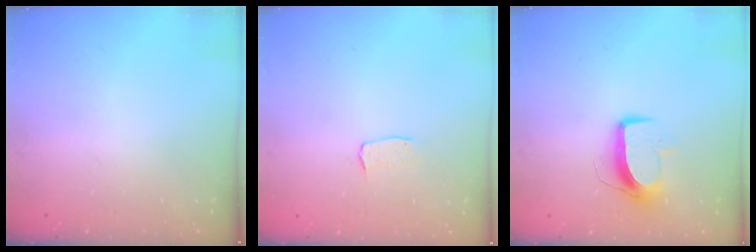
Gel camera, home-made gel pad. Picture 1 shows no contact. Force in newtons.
{"total": 3.0, "press": 3.0, "slide": 0.2}
{"total": 9.8, "press": 9.7, "slide": 1.0}